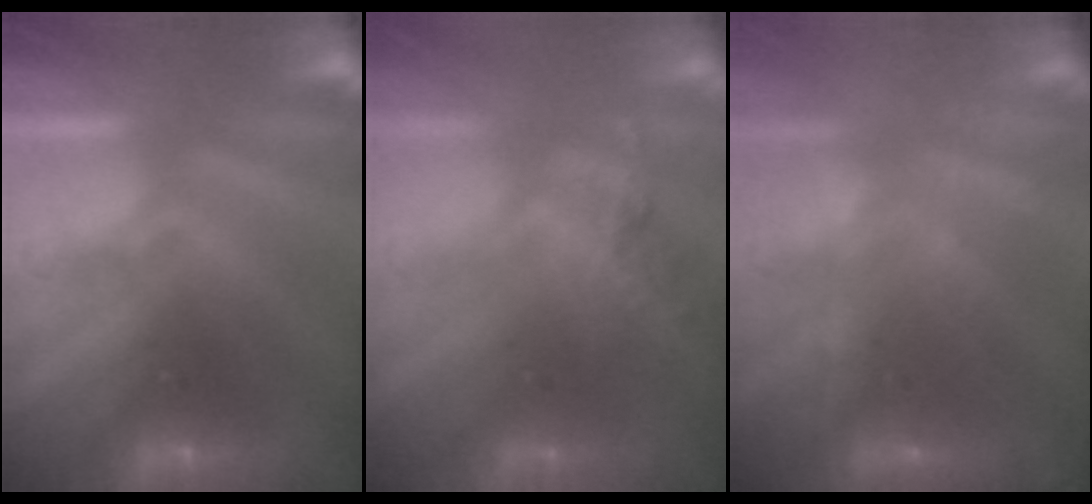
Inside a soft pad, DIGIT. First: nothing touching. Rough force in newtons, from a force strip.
{"total": 1.4}
{"total": 2.2}